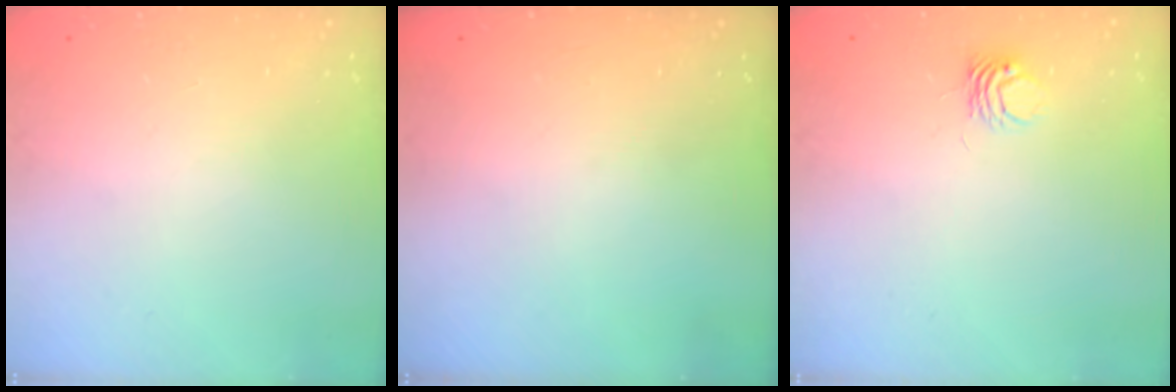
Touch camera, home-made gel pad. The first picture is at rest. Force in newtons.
{"total": 0.0}
{"total": 4.0, "press": 4.0, "slide": 0.0}